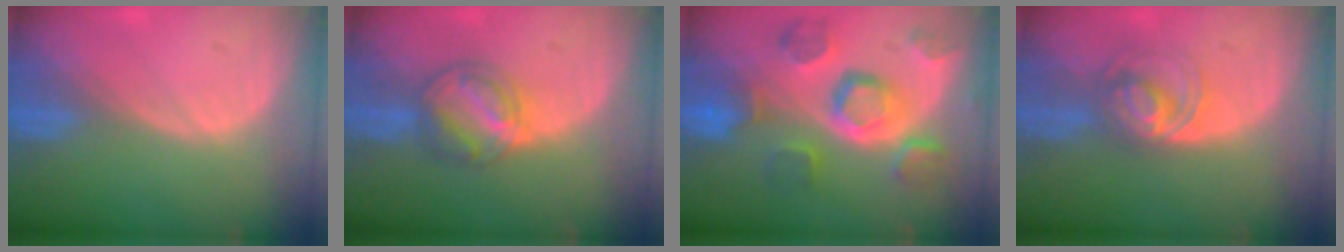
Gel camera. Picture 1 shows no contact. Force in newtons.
{"total": 6.2, "press": 6.1, "slide": 1.3}
{"total": 11.2, "press": 10.0, "slide": 5.1}
{"total": 6.5, "press": 5.8, "slide": 2.9}